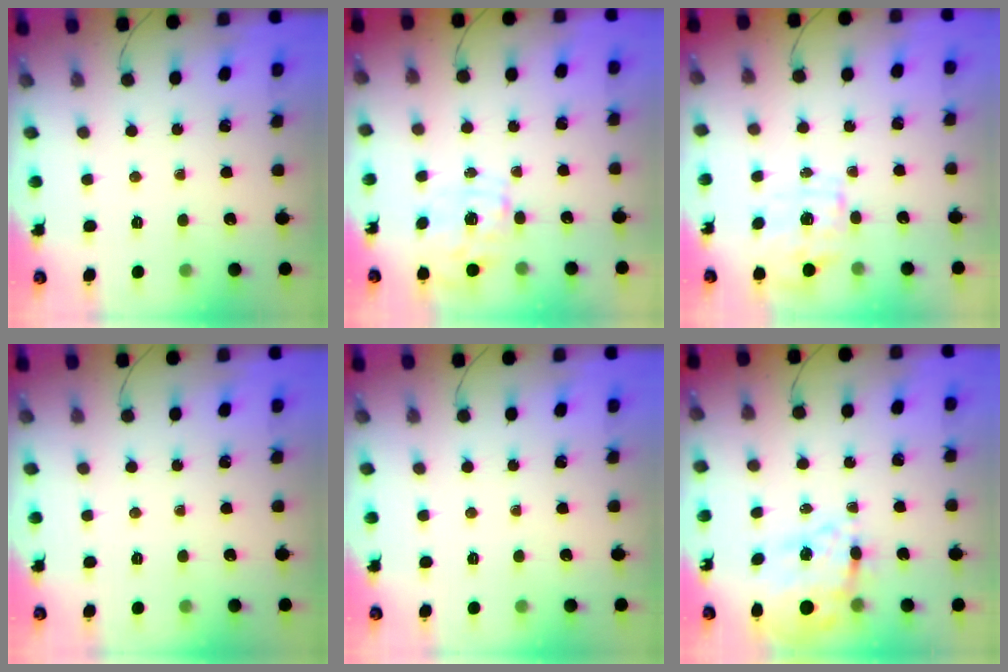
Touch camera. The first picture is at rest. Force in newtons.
{"total": 9.4, "press": 9.4, "slide": 1.1}
{"total": 1.7, "press": 1.6, "slide": 0.5}
{"total": 0.0}
{"total": 0.0}
{"total": 10.7, "press": 10.0, "slide": 3.9}